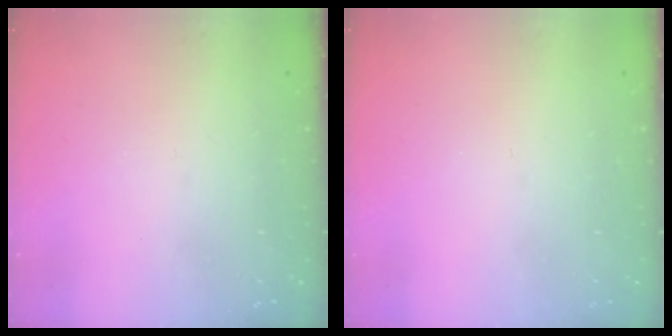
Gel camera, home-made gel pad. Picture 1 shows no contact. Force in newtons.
{"total": 0.0}